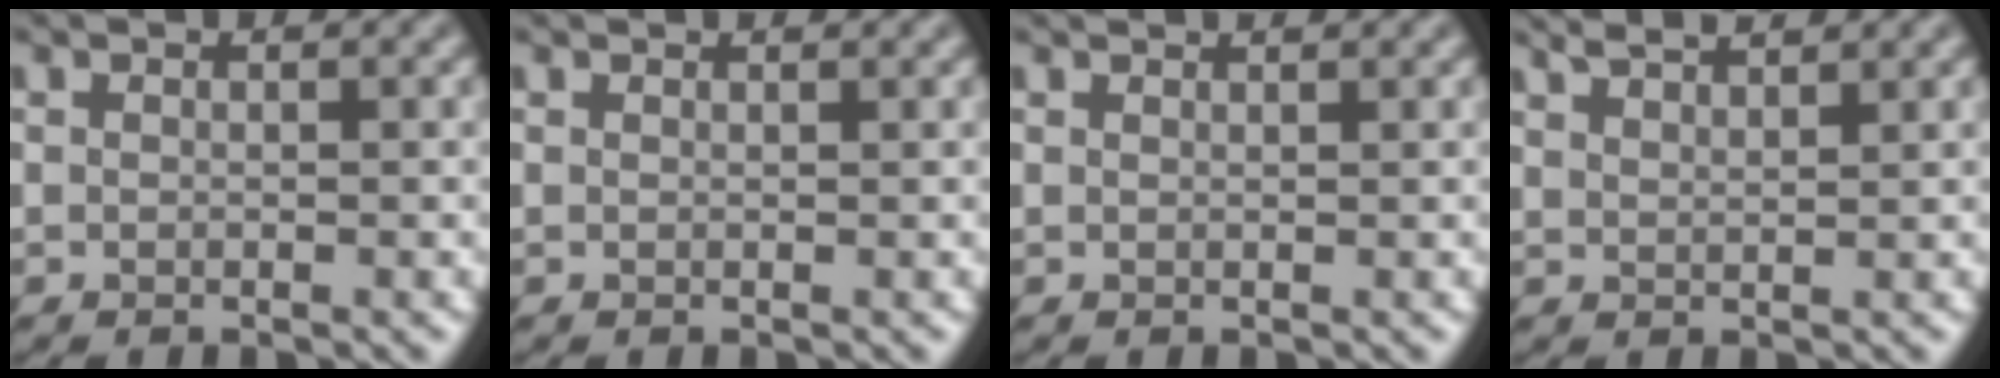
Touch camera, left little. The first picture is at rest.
{"total": 0.7, "force": [0.6, -0.2, 0.0], "torque": [-0.002, 0.005, 0.016]}
{"total": 1.3, "force": [1.3, -0.3, 0.2], "torque": [-0.005, 0.011, 0.024]}
{"total": 3.9, "force": [3.5, 0.2, 1.6], "torque": [-0.038, 0.023, 0.046]}